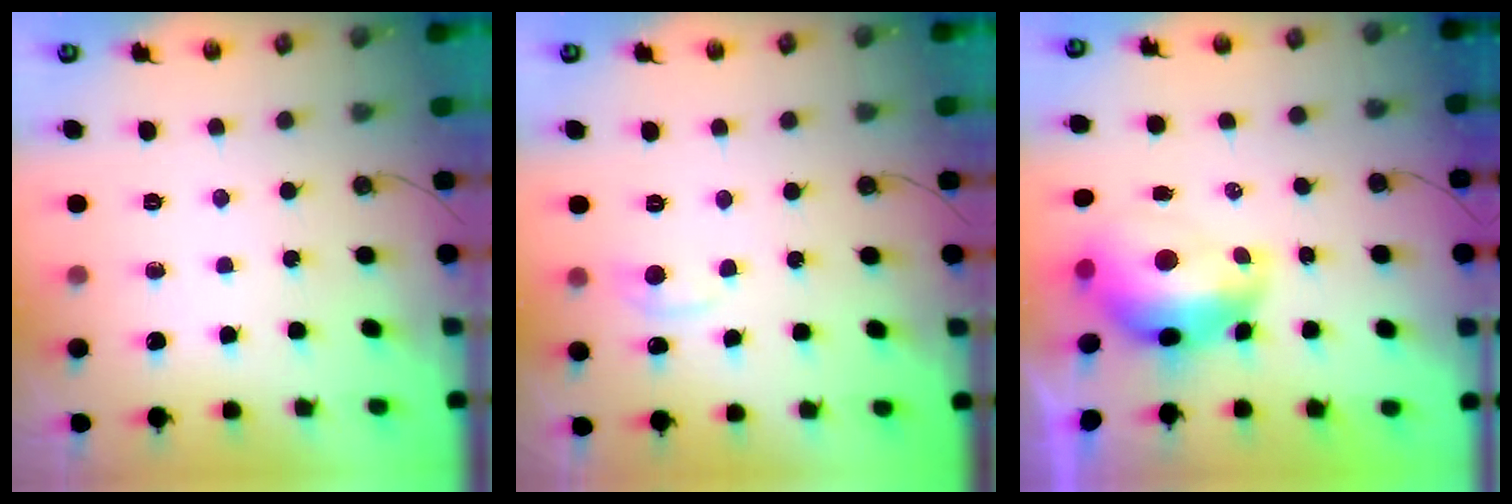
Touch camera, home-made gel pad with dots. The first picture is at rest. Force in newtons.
{"total": 1.0, "press": 0.2, "slide": 1.0}
{"total": 3.1, "press": 3.0, "slide": 1.0}